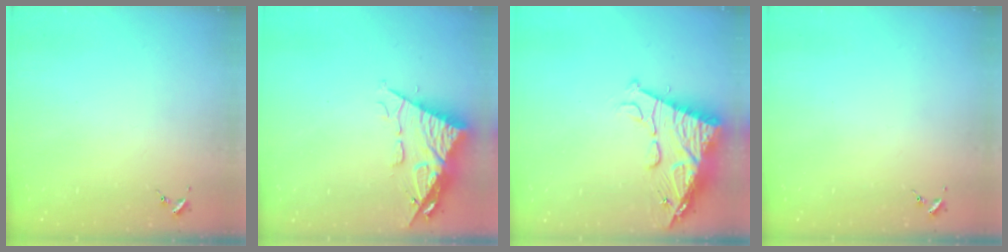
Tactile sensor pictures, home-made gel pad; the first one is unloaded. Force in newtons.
{"total": 13.0, "press": 12.9, "slide": 1.4}
{"total": 14.9, "press": 14.8, "slide": 1.5}
{"total": 0.0}